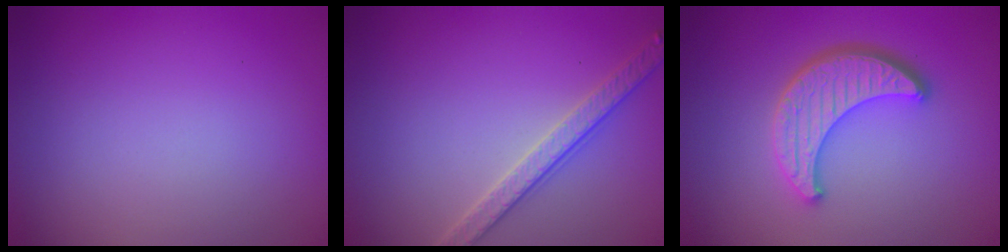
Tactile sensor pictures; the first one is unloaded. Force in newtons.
{"total": 2.8, "press": 2.8, "slide": 0.7}
{"total": 4.4, "press": 3.8, "slide": 2.3}